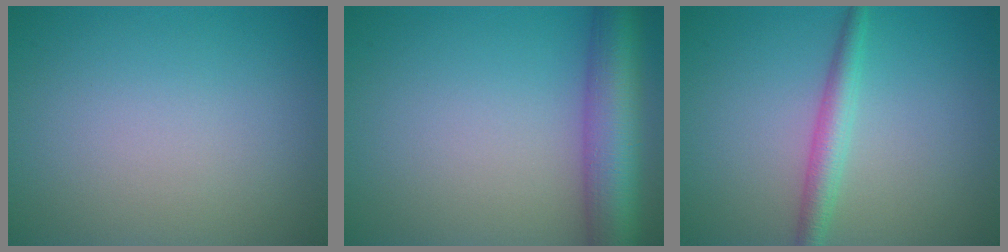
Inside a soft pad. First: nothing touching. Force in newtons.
{"total": 7.8, "press": 7.8, "slide": 0.3}
{"total": 2.6, "press": 2.6, "slide": 0.1}